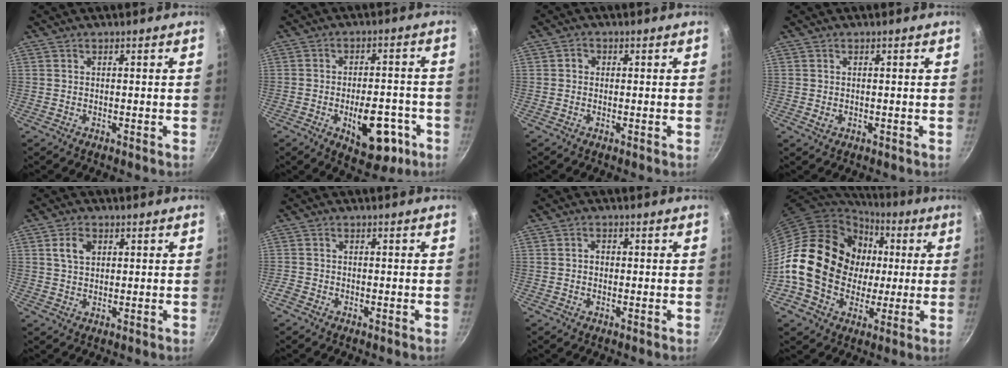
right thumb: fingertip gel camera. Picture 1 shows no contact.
{"total": 12.6, "force": [-4.6, 6.7, 9.6], "torque": [-0.096, 0.023, -0.050]}
{"total": 1.7, "force": [0.1, 1.5, 0.7], "torque": [-0.006, 0.005, -0.002]}
{"total": 1.0, "force": [0.1, 0.7, 0.7], "torque": [-0.011, -0.002, 0.003]}
{"total": 4.3, "force": [1.4, 3.0, 2.7], "torque": [-0.038, 0.001, 0.025]}
{"total": 1.5, "force": [-1.0, 1.0, 0.6], "torque": [-0.018, 0.002, -0.023]}
{"total": 1.6, "force": [-0.1, 1.4, 0.9], "torque": [-0.011, 0.004, -0.003]}
{"total": 23.2, "force": [0.8, 19.1, 13.2], "torque": [-0.220, 0.025, 0.019]}